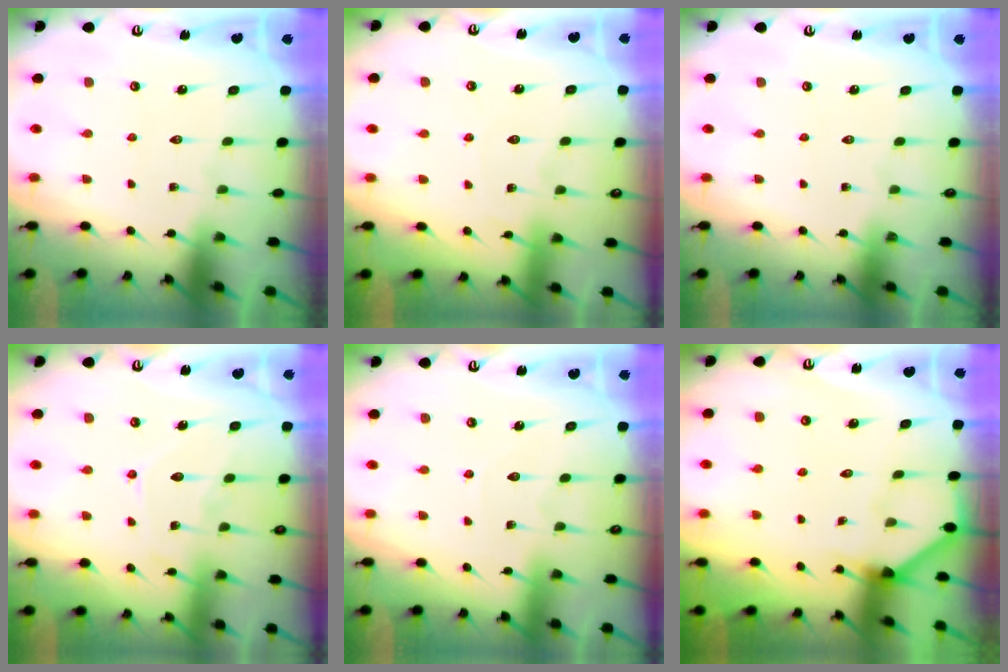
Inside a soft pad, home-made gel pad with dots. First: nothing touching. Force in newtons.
{"total": 2.8, "press": 2.8, "slide": 0.4}
{"total": 0.0}
{"total": 9.4, "press": 9.4, "slide": 0.9}
{"total": 3.7, "press": 3.7, "slide": 0.4}
{"total": 2.2, "press": 2.2, "slide": 0.2}